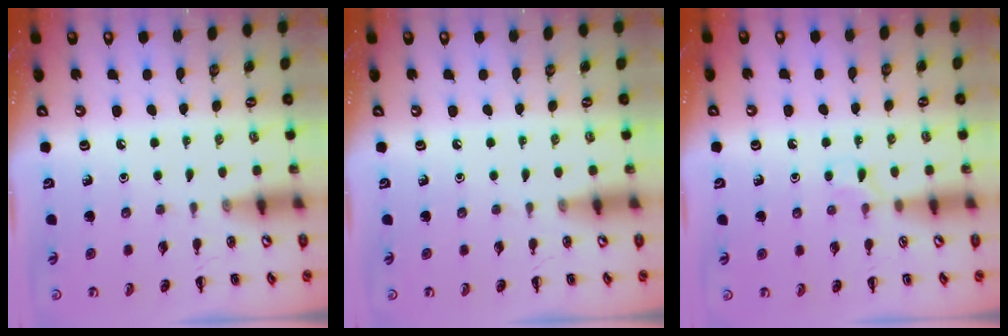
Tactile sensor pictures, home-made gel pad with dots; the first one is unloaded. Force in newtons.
{"total": 0.0}
{"total": 4.5, "press": 4.2, "slide": 1.5}